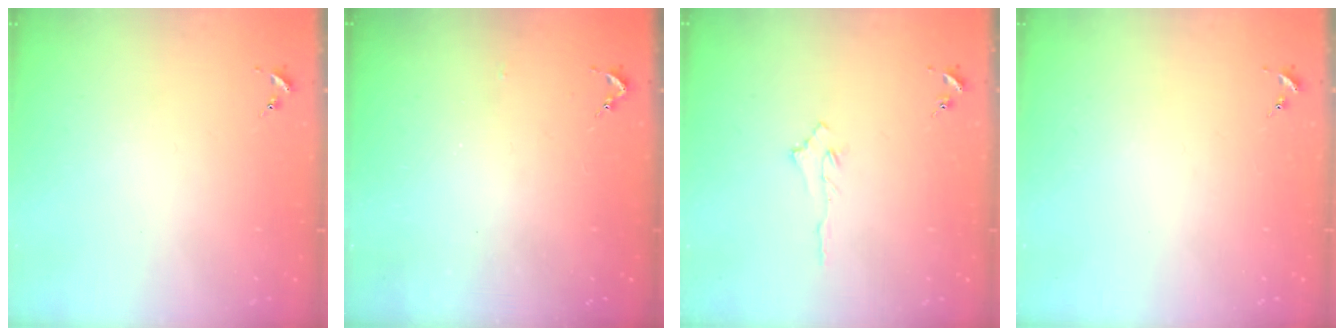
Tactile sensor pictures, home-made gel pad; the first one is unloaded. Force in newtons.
{"total": 2.6, "press": 2.5, "slide": 0.3}
{"total": 2.9, "press": 2.9, "slide": 0.4}
{"total": 0.0}